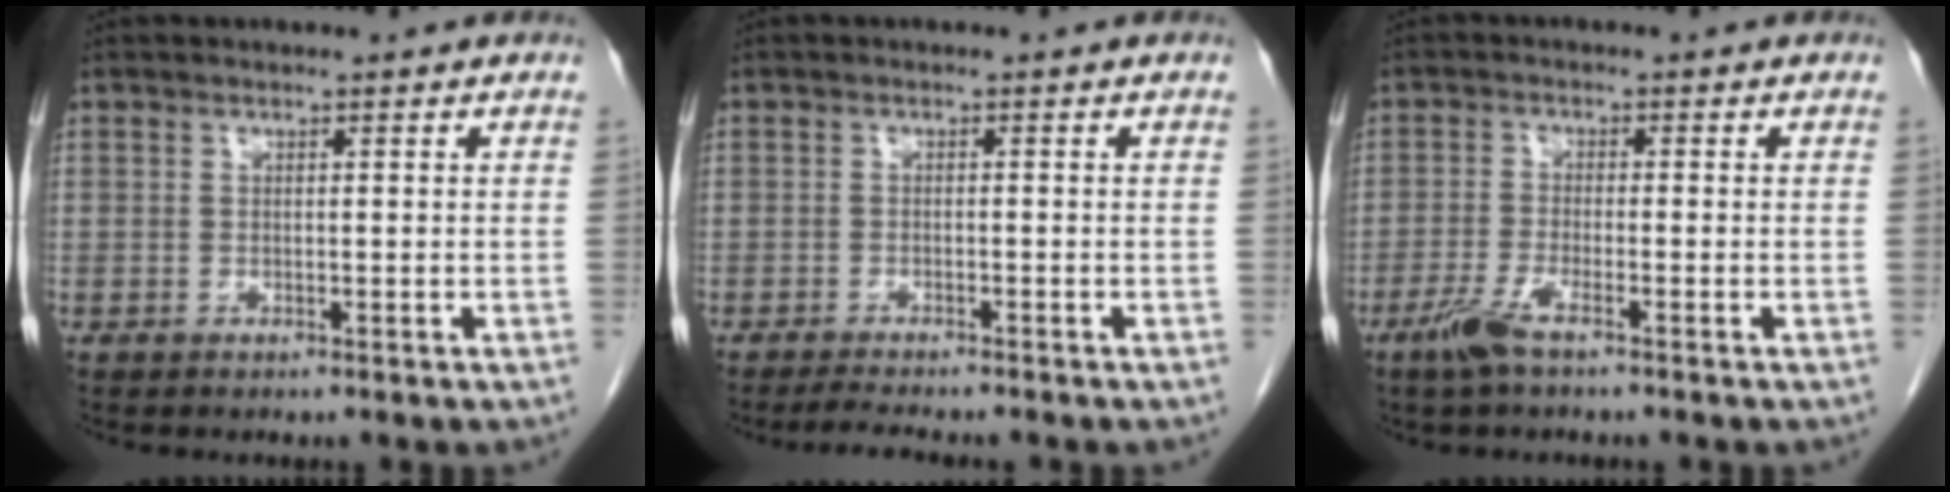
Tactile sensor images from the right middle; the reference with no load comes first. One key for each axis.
{"total": 4.4, "fx": -3.9, "fy": 0.4, "fz": 2.0, "tx": -0.033, "ty": -0.012, "tz": -0.059}
{"total": 4.1, "fx": -2.8, "fy": 0.3, "fz": 3.0, "tx": -0.070, "ty": -0.008, "tz": -0.059}